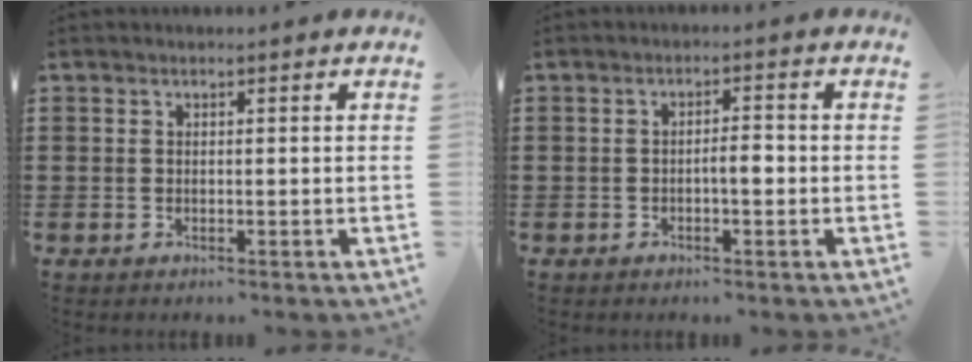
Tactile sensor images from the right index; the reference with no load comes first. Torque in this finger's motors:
{"motor_torque": [0.58, -0.29, 0.09, 0.05]}